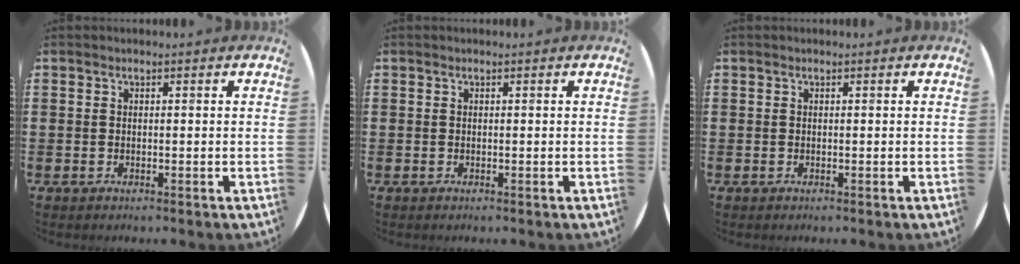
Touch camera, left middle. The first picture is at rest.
{"total": 0.0}
{"total": 0.0}